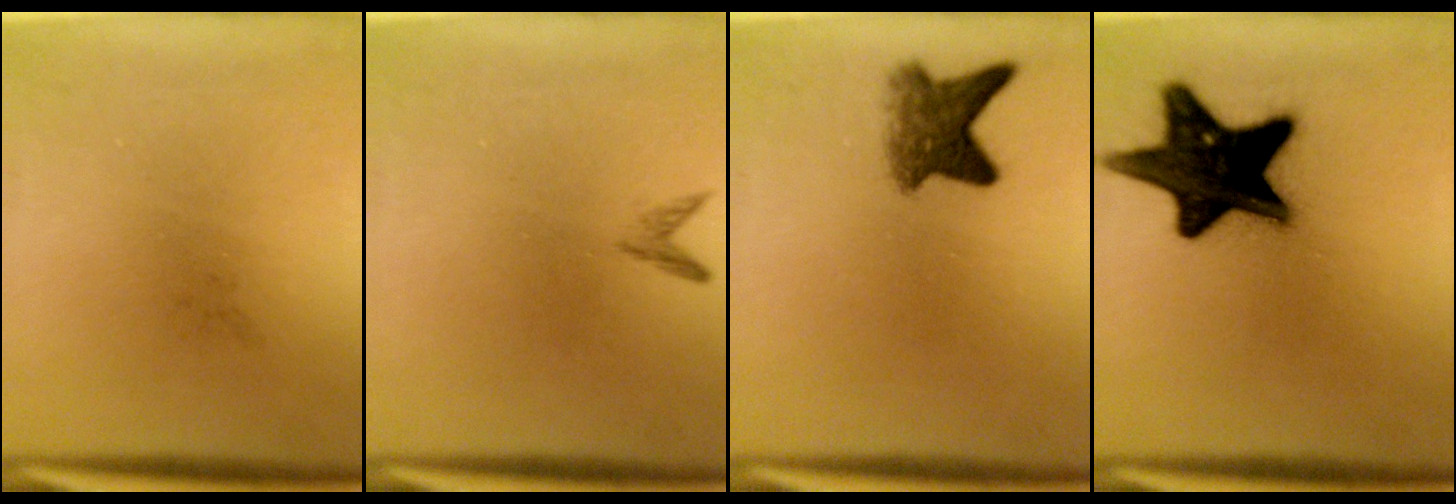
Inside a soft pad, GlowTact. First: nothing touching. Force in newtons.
{"total": 0.8}
{"total": 5.2}
{"total": 18.8}